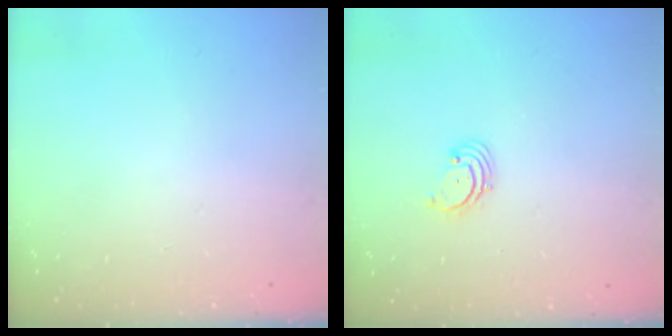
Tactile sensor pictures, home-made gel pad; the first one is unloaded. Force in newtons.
{"total": 1.7, "press": 1.6, "slide": 0.2}